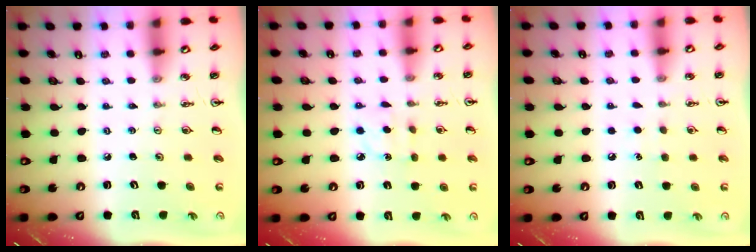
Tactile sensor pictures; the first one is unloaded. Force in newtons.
{"total": 4.5, "press": 4.5, "slide": 0.5}
{"total": 5.5, "press": 5.4, "slide": 0.6}